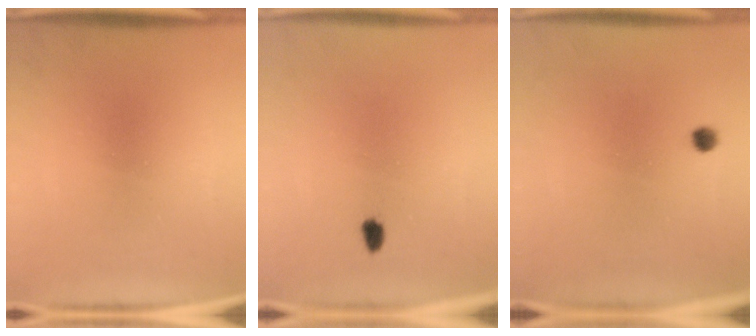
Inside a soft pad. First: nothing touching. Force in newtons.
{"total": 1.4}
{"total": 1.3}